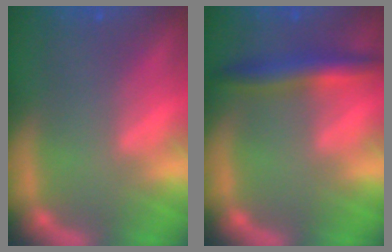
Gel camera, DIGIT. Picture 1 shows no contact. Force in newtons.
{"total": 4.0}